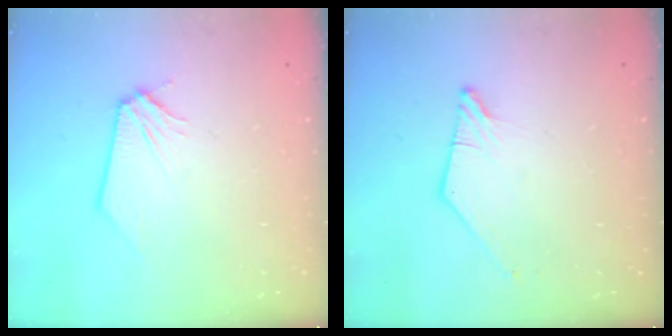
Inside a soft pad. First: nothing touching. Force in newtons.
{"total": 1.8, "press": 1.7, "slide": 0.3}